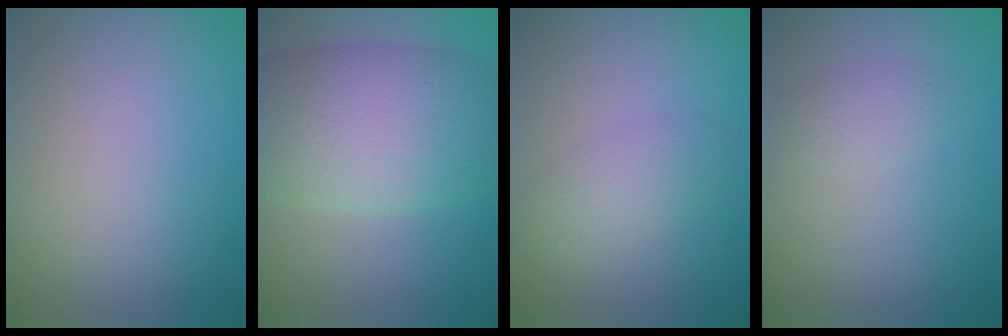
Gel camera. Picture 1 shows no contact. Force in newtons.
{"total": 9.9, "press": 9.9, "slide": 0.4}
{"total": 2.2, "press": 2.2, "slide": 0.0}
{"total": 1.6, "press": 1.6, "slide": 0.1}